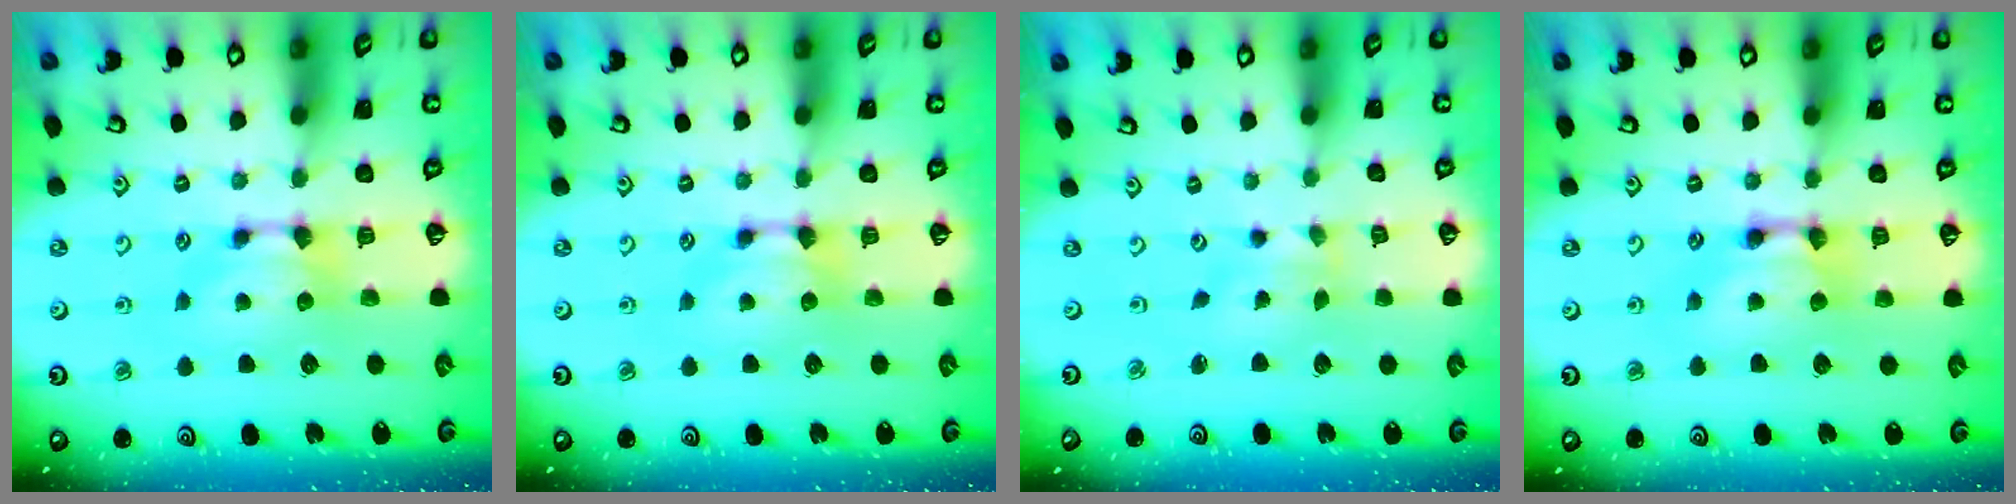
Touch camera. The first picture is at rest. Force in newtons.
{"total": 0.0}
{"total": 2.4, "press": 2.2, "slide": 1.0}
{"total": 2.5, "press": 2.5, "slide": 0.1}